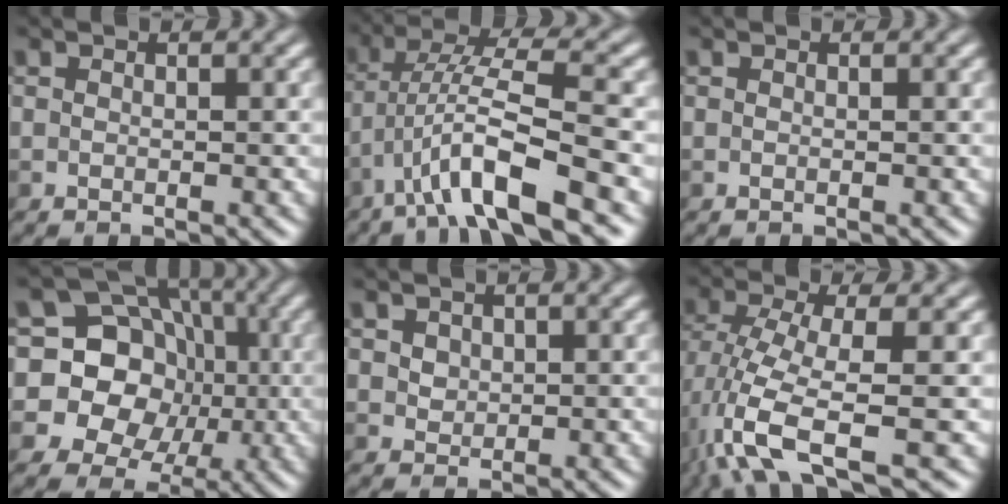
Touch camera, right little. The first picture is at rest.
{"total": 7.7, "force": [-4.2, 0.8, 6.4], "torque": [-0.117, 0.017, -0.077]}
{"total": 0.0}
{"total": 15.2, "force": [0.5, 13.9, 6.1], "torque": [-0.126, 0.046, -0.025]}
{"total": 3.3, "force": [1.8, 2.4, 1.5], "torque": [-0.026, 0.010, 0.027]}
{"total": 7.6, "force": [-3.2, 2.3, 6.5], "torque": [-0.139, 0.001, -0.065]}